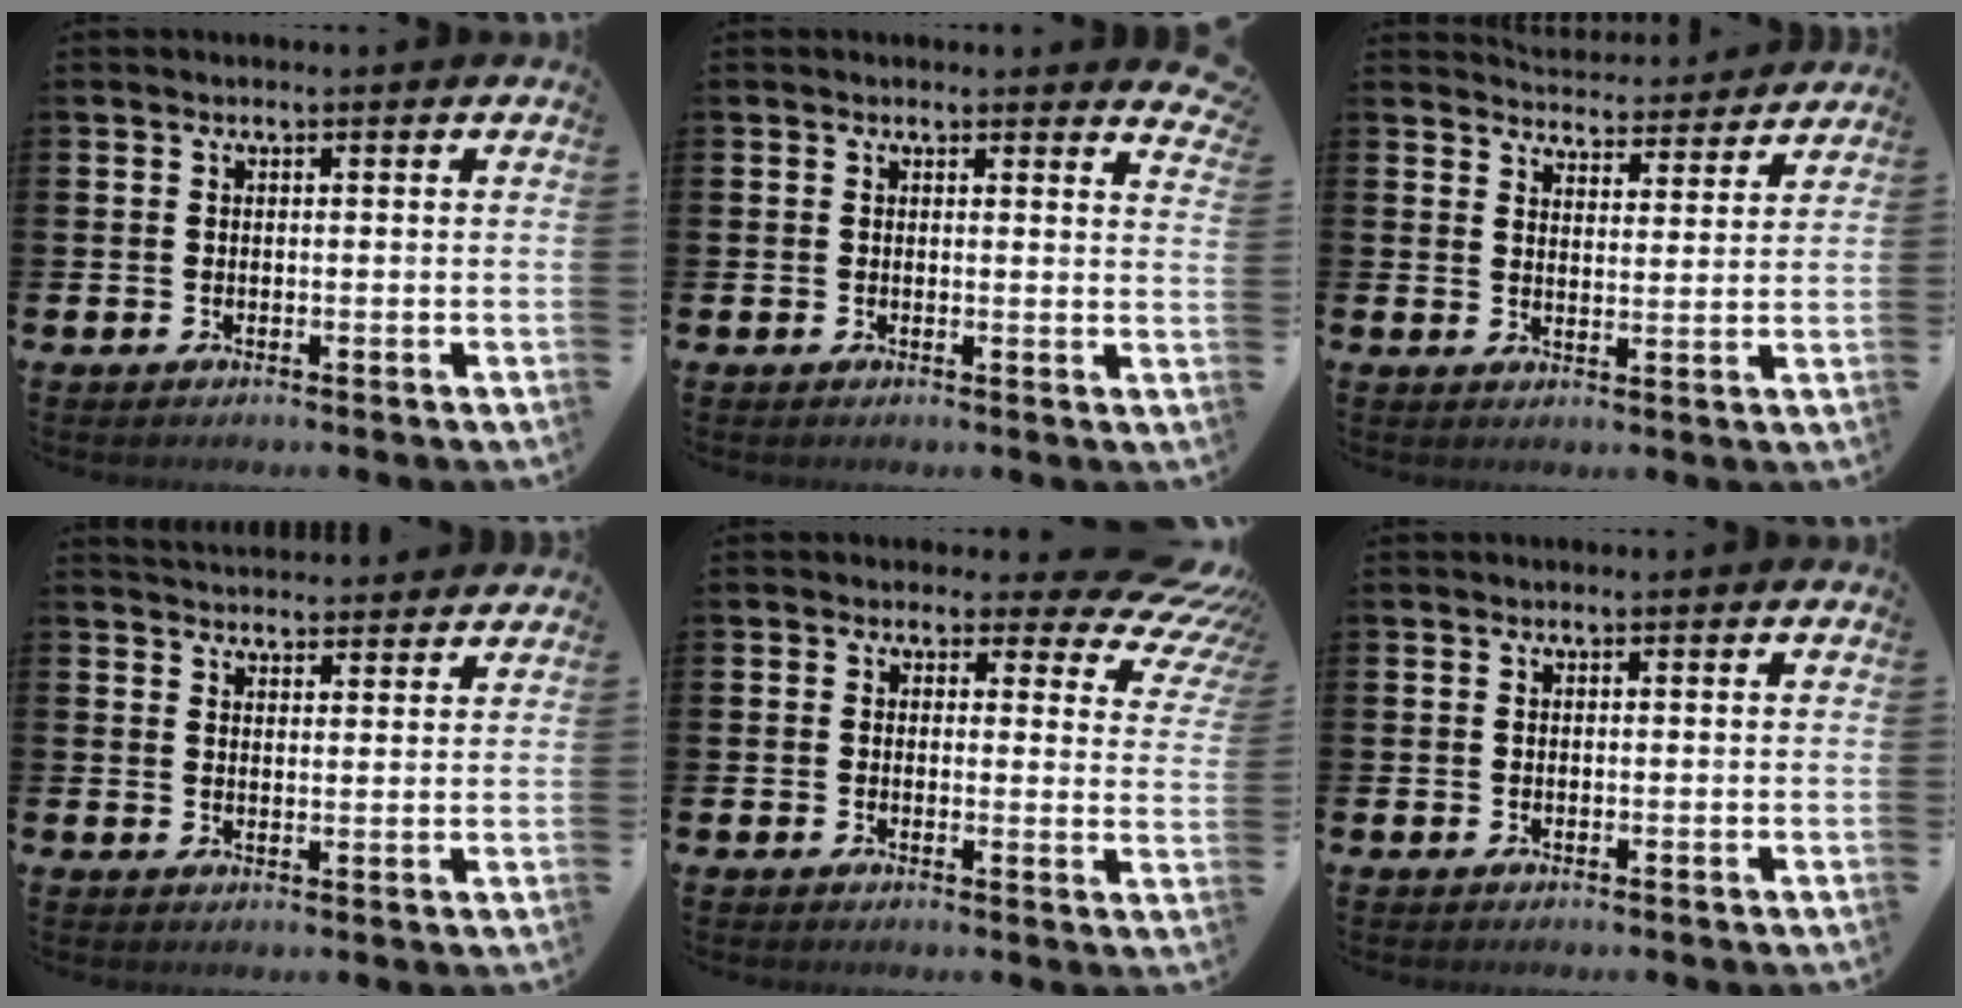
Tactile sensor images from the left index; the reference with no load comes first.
{"total": 2.1, "force": [2.0, 0.2, 0.1], "torque": [0.012, -0.017, 0.032]}
{"total": 4.6, "force": [4.6, 0.5, -0.1], "torque": [-0.014, -0.037, 0.080]}
{"total": 3.9, "force": [3.9, 0.6, -0.1], "torque": [-0.006, -0.022, 0.072]}
{"total": 3.7, "force": [2.4, 2.3, 1.7], "torque": [-0.024, -0.028, 0.031]}
{"total": 0.0}